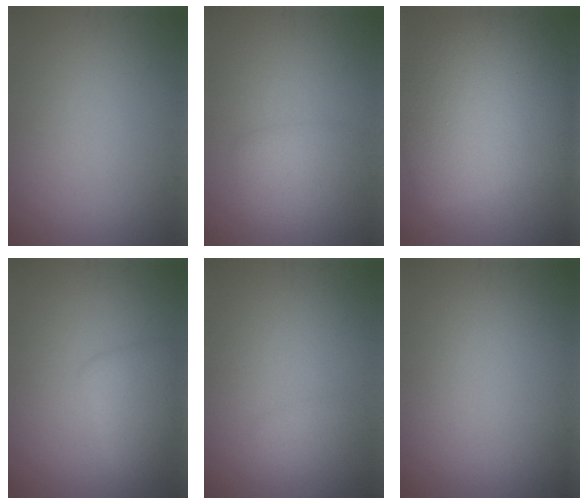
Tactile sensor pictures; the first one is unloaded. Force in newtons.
{"total": 2.3, "press": 2.3, "slide": 0.1}
{"total": 12.3, "press": 12.2, "slide": 0.8}
{"total": 3.2, "press": 3.2, "slide": 0.2}
{"total": 1.0, "press": 1.0, "slide": 0.1}
{"total": 0.0}